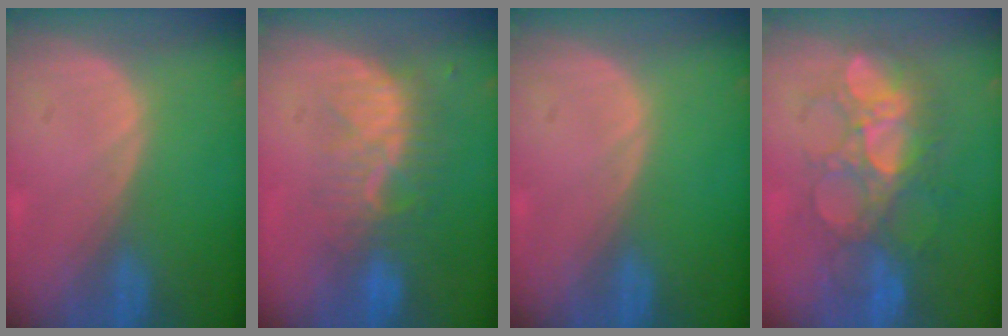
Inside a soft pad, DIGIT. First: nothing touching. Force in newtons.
{"total": 8.3, "press": 7.3, "slide": 3.8}
{"total": 0.0}
{"total": 9.0, "press": 8.8, "slide": 1.7}